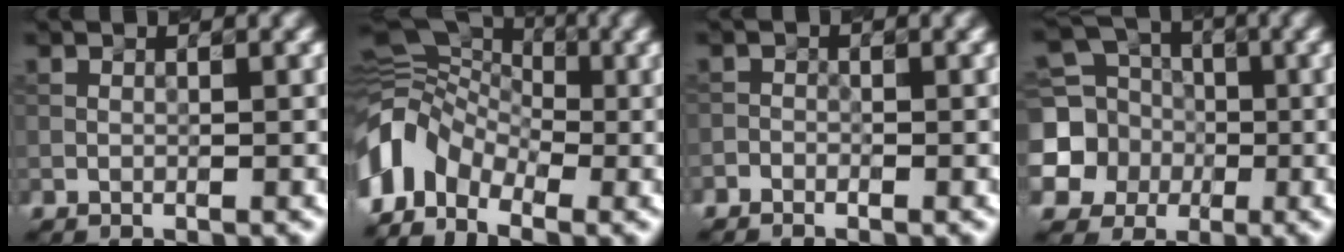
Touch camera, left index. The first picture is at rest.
{"total": 7.0, "force": [-3.2, 4.7, 4.1], "torque": [-0.075, 0.008, -0.082]}
{"total": 0.9, "force": [-0.8, 0.4, 0.1], "torque": [0.003, 0.000, -0.019]}
{"total": 8.7, "force": [-1.0, 8.1, 3.0], "torque": [-0.084, 0.000, -0.049]}